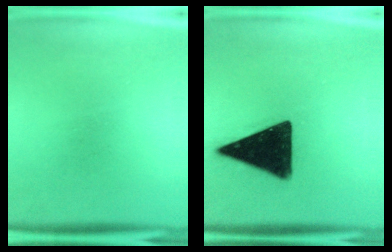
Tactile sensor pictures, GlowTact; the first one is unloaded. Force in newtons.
{"total": 16.8}